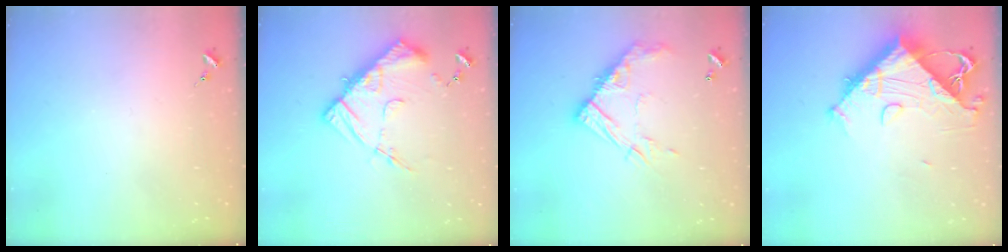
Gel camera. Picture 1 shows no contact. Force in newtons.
{"total": 14.8, "press": 14.7, "slide": 1.4}
{"total": 12.5, "press": 12.5, "slide": 1.0}
{"total": 13.1, "press": 13.0, "slide": 1.5}